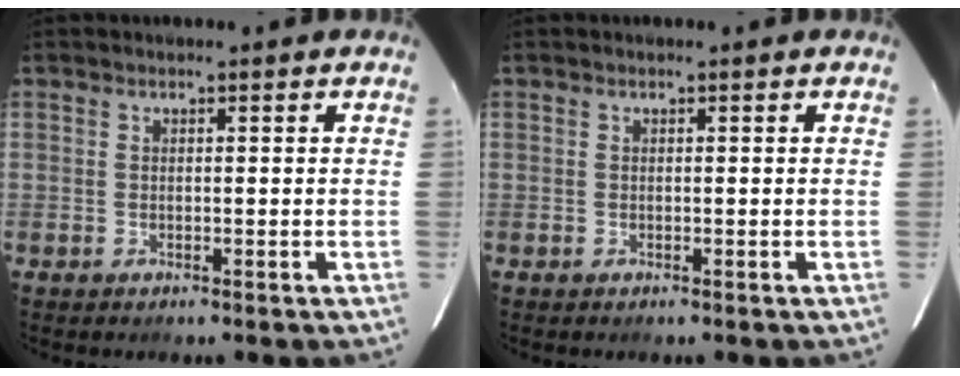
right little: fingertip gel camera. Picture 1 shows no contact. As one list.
[{"total": 0.0}]